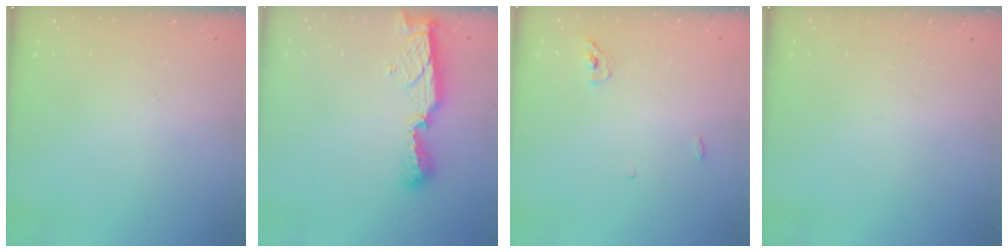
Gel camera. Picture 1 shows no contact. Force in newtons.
{"total": 8.9, "press": 8.9, "slide": 0.1}
{"total": 3.7, "press": 3.5, "slide": 1.1}
{"total": 0.0}